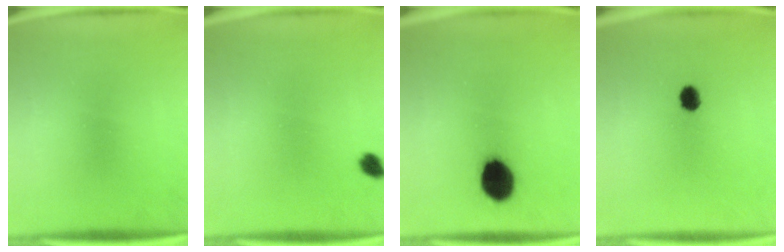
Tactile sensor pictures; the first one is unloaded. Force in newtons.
{"total": 1.9}
{"total": 9.8}
{"total": 3.1}